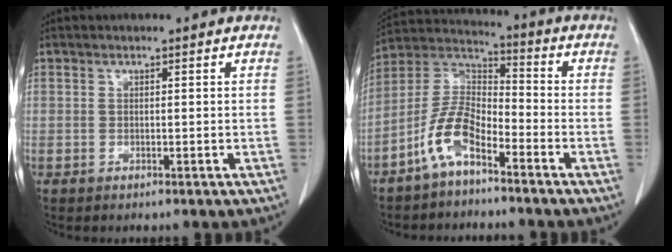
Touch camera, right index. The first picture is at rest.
{"total": 8.9, "force": [-5.3, 3.3, 6.2], "torque": [-0.143, 0.016, -0.110]}